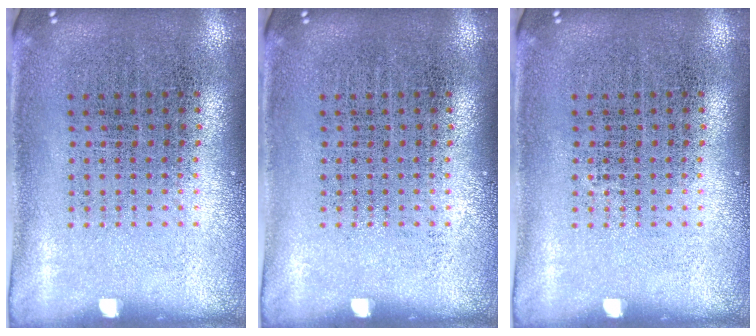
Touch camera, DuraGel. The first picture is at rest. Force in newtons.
{"total": 0.0}
{"total": 0.0}